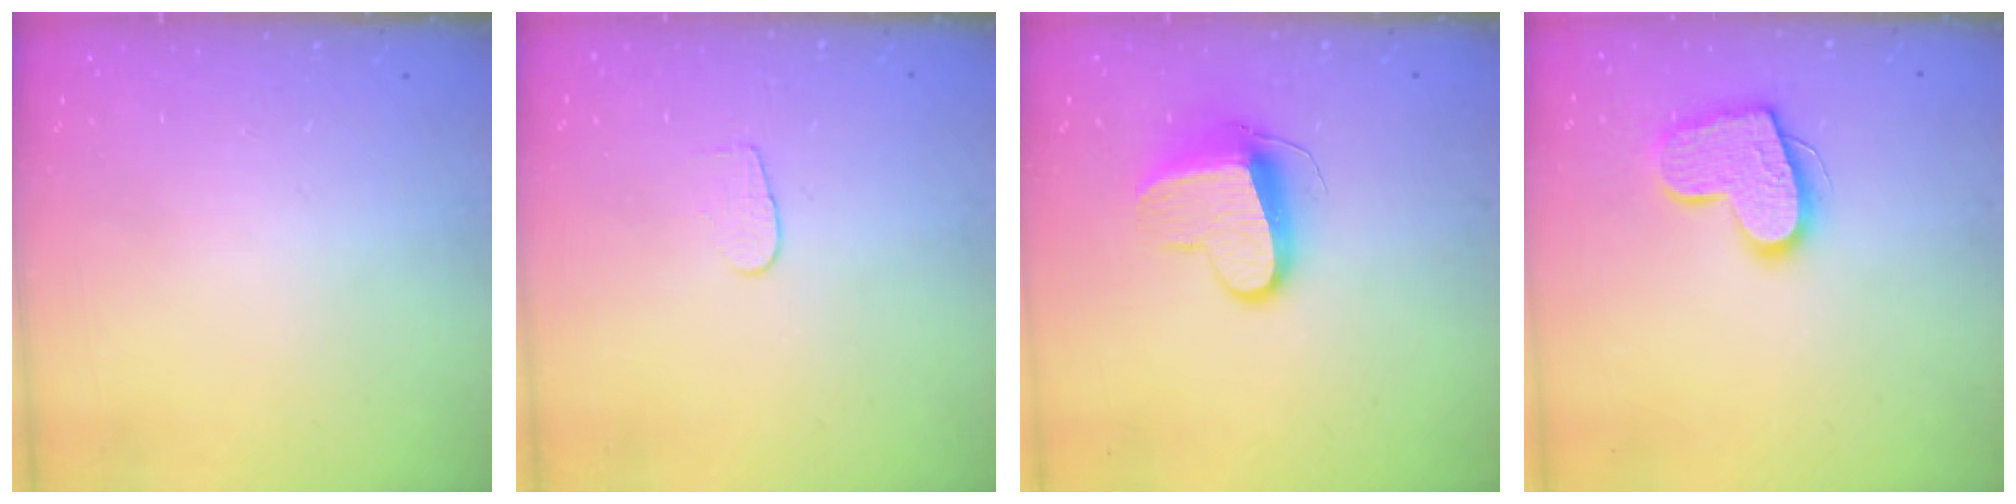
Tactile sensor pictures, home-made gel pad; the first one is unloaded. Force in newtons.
{"total": 4.3, "press": 4.3, "slide": 0.5}
{"total": 10.7, "press": 10.7, "slide": 0.5}
{"total": 14.6, "press": 14.6, "slide": 1.1}